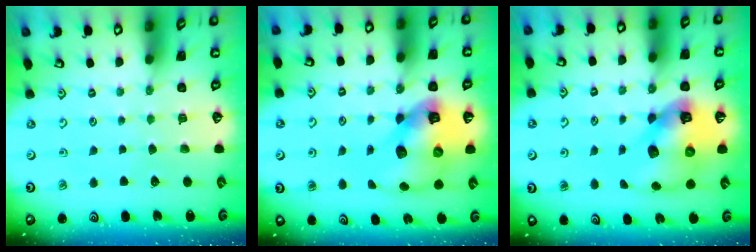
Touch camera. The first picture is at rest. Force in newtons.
{"total": 15.9, "press": 15.8, "slide": 1.9}
{"total": 14.9, "press": 14.7, "slide": 2.2}